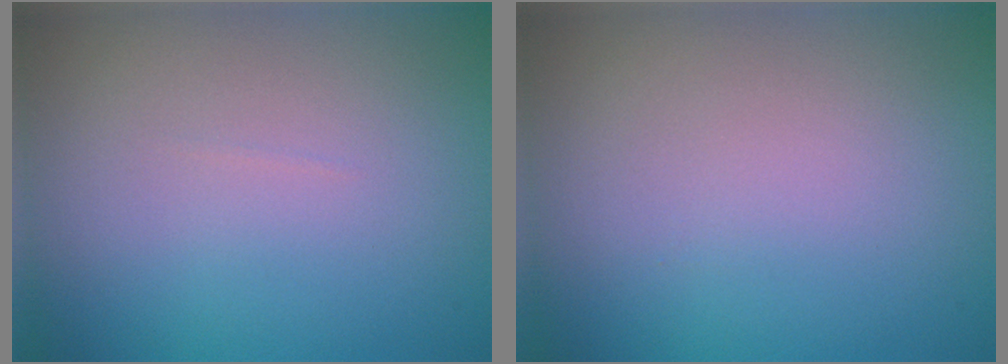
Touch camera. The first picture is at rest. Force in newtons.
{"total": 0.0}